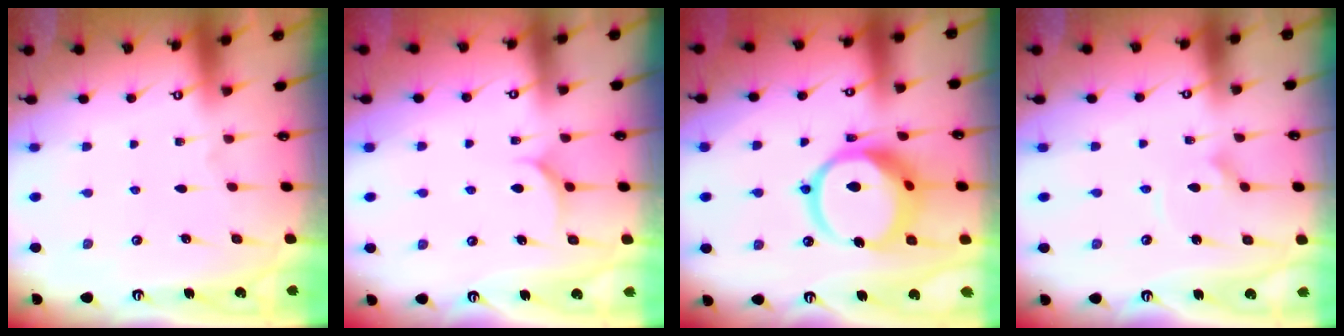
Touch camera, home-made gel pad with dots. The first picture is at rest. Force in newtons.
{"total": 6.3, "press": 6.3, "slide": 0.6}
{"total": 16.6, "press": 16.5, "slide": 1.9}
{"total": 3.4, "press": 3.3, "slide": 0.3}